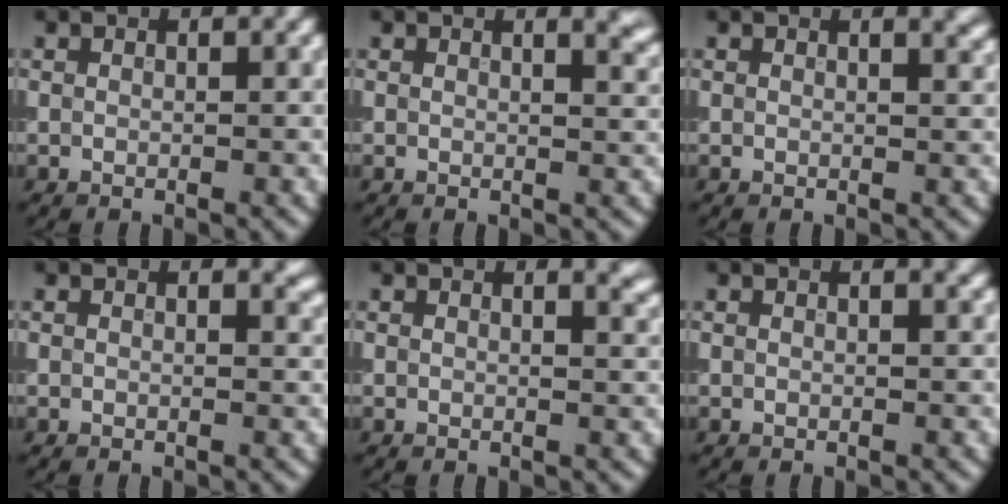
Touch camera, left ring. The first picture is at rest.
{"total": 3.1, "force": [1.9, 1.4, 2.0], "torque": [0.003, 0.007, 0.014]}
{"total": 2.2, "force": [1.5, 0.9, 1.3], "torque": [0.001, 0.003, 0.011]}
{"total": 0.8, "force": [0.6, 0.2, 0.5], "torque": [-0.003, -0.002, 0.009]}
{"total": 2.2, "force": [1.5, 0.8, 1.3], "torque": [0.000, 0.001, 0.015]}
{"total": 1.1, "force": [0.8, 0.4, 0.7], "torque": [-0.002, 0.003, 0.007]}